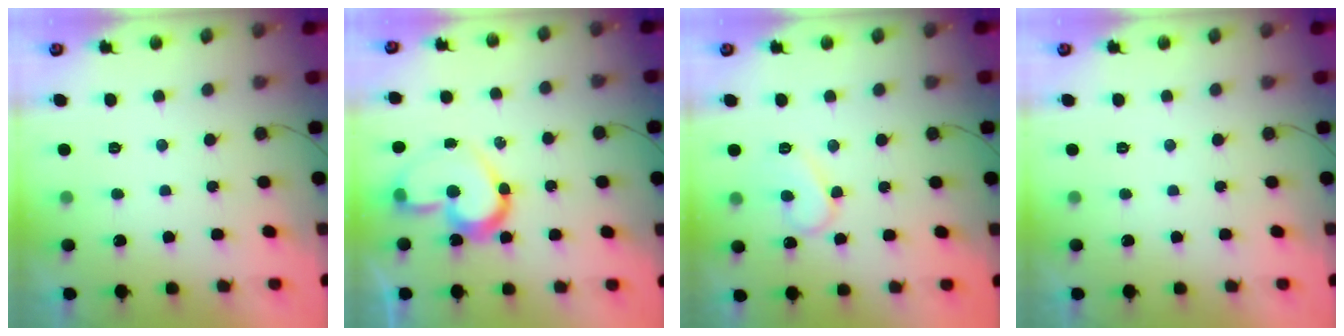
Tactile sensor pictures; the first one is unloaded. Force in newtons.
{"total": 15.7, "press": 15.6, "slide": 0.9}
{"total": 9.2, "press": 9.1, "slide": 1.0}
{"total": 0.0}